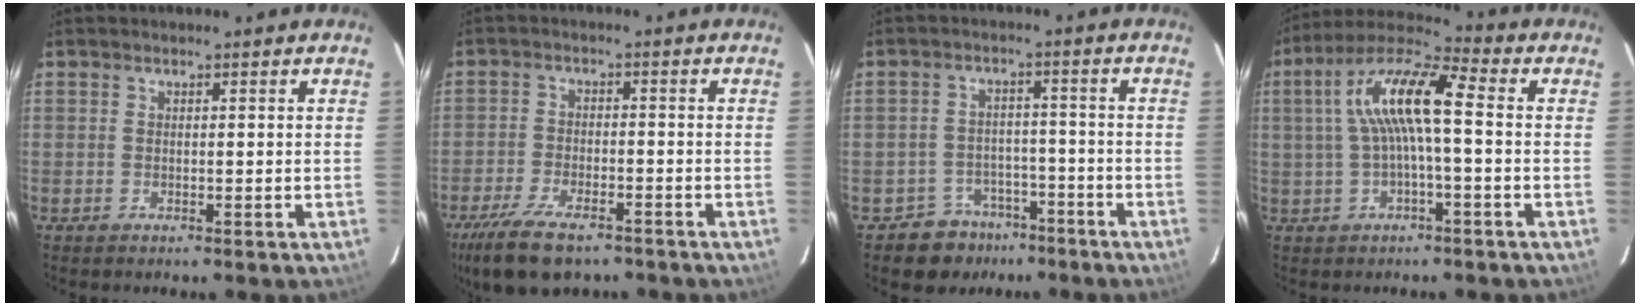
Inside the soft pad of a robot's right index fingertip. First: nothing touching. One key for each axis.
{"total": 12.9, "fx": -9.3, "fy": 5.1, "fz": 7.4, "tx": -0.173, "ty": -0.029, "tz": -0.164}
{"total": 7.0, "fx": -5.0, "fy": 4.9, "fz": 0.0, "tx": -0.010, "ty": 0.033, "tz": -0.071}
{"total": 11.9, "fx": 0.8, "fy": 2.4, "fz": 11.6, "tx": -0.229, "ty": 0.026, "tz": 0.010}